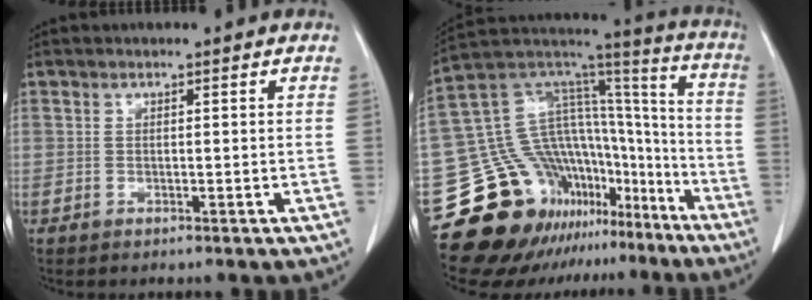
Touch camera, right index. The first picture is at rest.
{"total": 23.7, "force": [-16.2, 13.4, 10.8], "torque": [-0.181, 0.073, -0.263]}